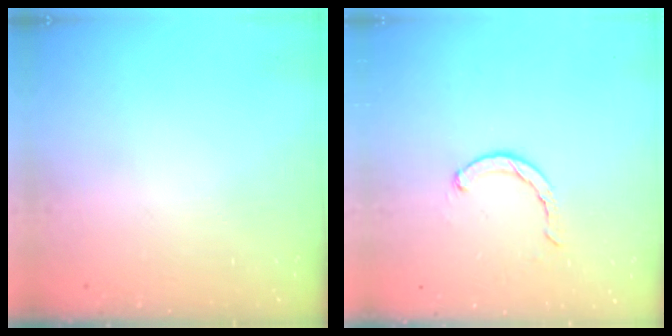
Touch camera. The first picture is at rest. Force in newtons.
{"total": 1.5, "press": 1.5, "slide": 0.3}